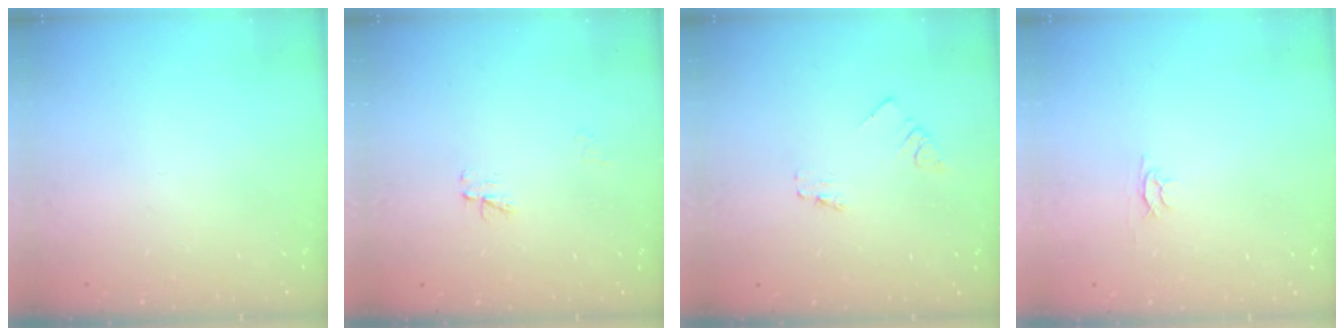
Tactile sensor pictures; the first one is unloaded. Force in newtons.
{"total": 3.0, "press": 3.0, "slide": 0.4}
{"total": 0.0}
{"total": 2.4, "press": 2.4, "slide": 0.3}